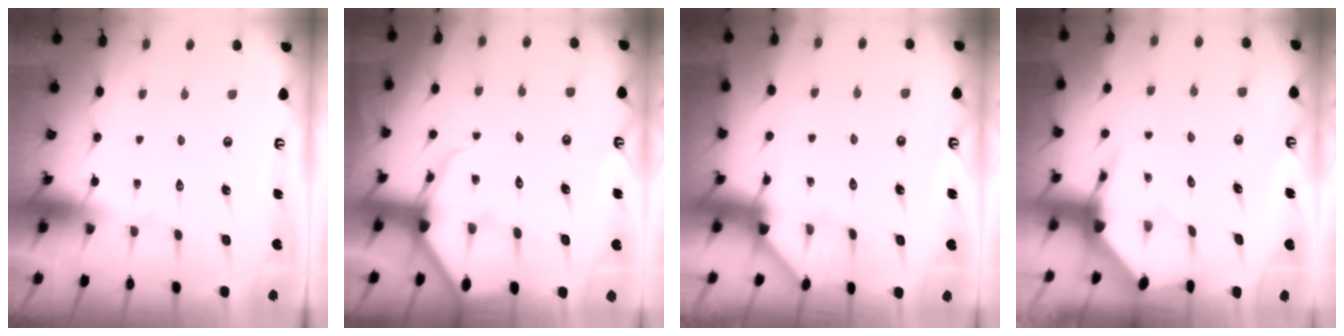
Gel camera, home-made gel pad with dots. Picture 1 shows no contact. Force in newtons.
{"total": 7.0, "press": 6.9, "slide": 0.7}
{"total": 2.8, "press": 2.8, "slide": 0.2}
{"total": 3.6, "press": 3.6, "slide": 0.4}